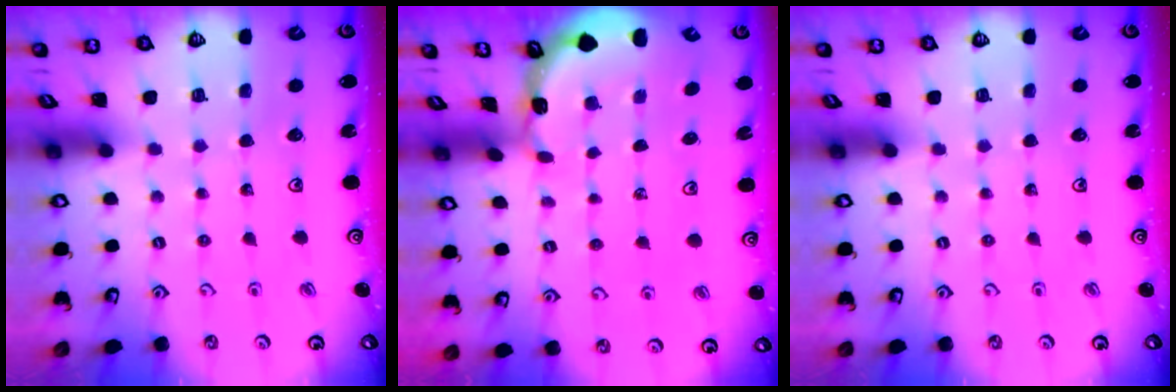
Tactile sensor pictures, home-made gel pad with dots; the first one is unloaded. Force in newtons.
{"total": 1.4, "press": 1.4, "slide": 0.1}
{"total": 0.0}